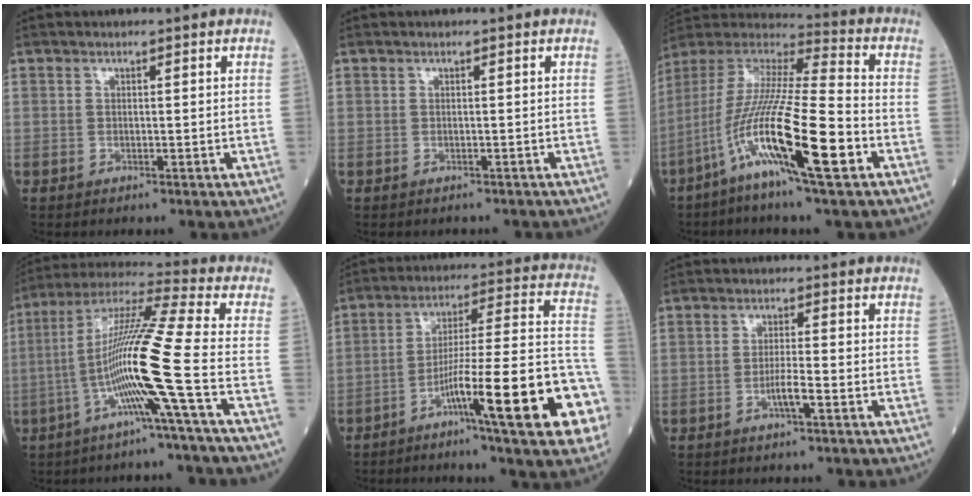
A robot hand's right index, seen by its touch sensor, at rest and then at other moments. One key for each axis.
{"total": 1.4, "fx": -1.3, "fy": 0.6, "fz": 0.1, "tx": -0.006, "ty": 0.000, "tz": -0.017}
{"total": 19.5, "fx": -7.9, "fy": 1.1, "fz": 17.7, "tx": -0.373, "ty": -0.035, "tz": -0.155}
{"total": 15.0, "fx": -4.4, "fy": -2.5, "fz": 14.1, "tx": -0.273, "ty": 0.000, "tz": -0.095}
{"total": 20.5, "fx": -8.7, "fy": 0.8, "fz": 18.5, "tx": -0.235, "ty": 0.005, "tz": -0.135}
{"total": 3.0, "fx": -1.3, "fy": 0.0, "fz": 2.7, "tx": -0.050, "ty": -0.001, "tz": -0.027}